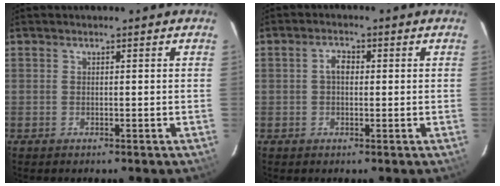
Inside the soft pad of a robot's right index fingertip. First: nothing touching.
{"total": 2.5, "force": [0.2, 1.7, 1.9], "torque": [-0.036, 0.010, 0.002]}